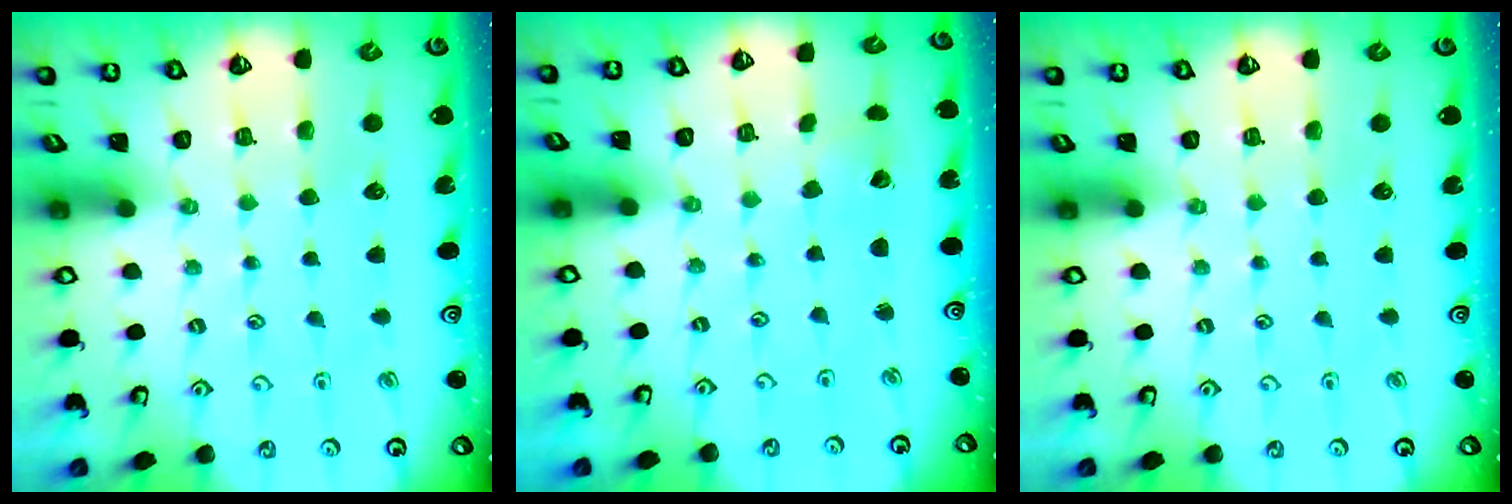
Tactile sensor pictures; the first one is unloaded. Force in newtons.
{"total": 2.3, "press": 2.3, "slide": 0.1}
{"total": 0.0}